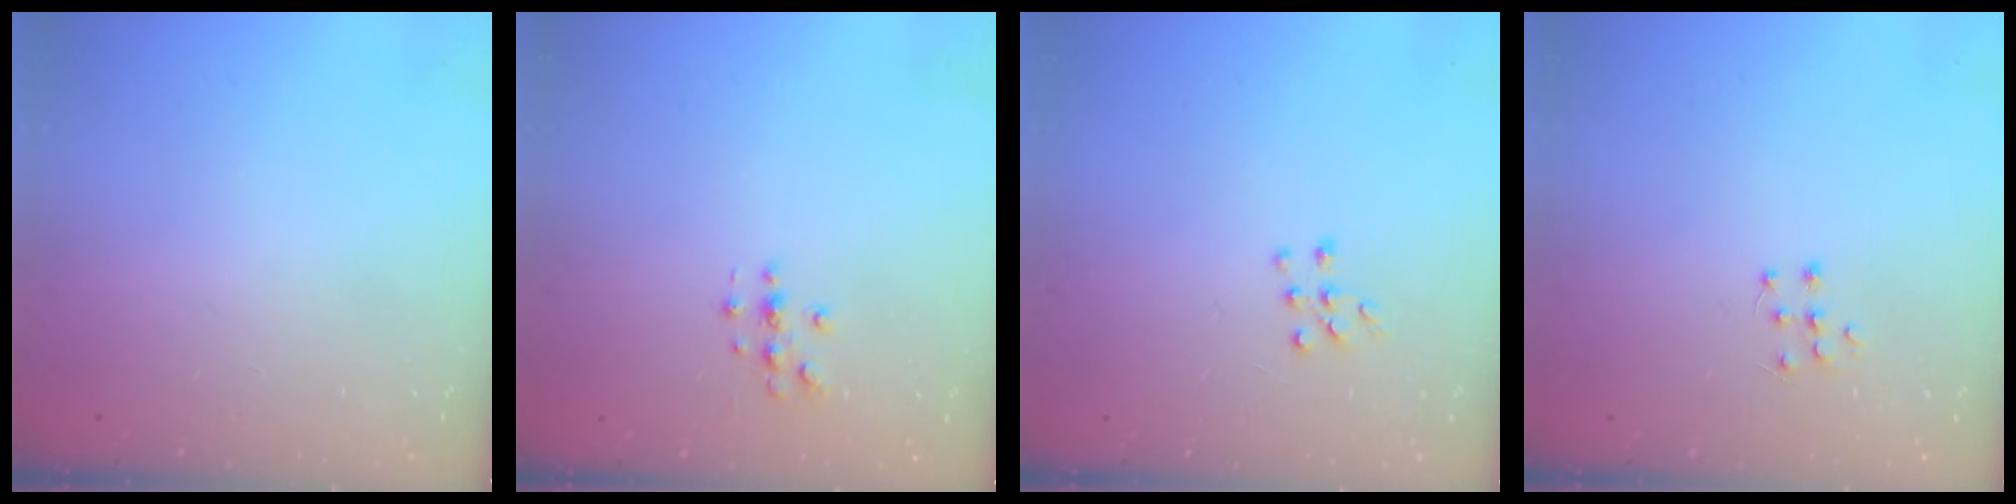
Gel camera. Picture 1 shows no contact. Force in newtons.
{"total": 3.0, "press": 3.0, "slide": 0.3}
{"total": 5.6, "press": 5.6, "slide": 0.8}
{"total": 6.2, "press": 6.2, "slide": 0.4}